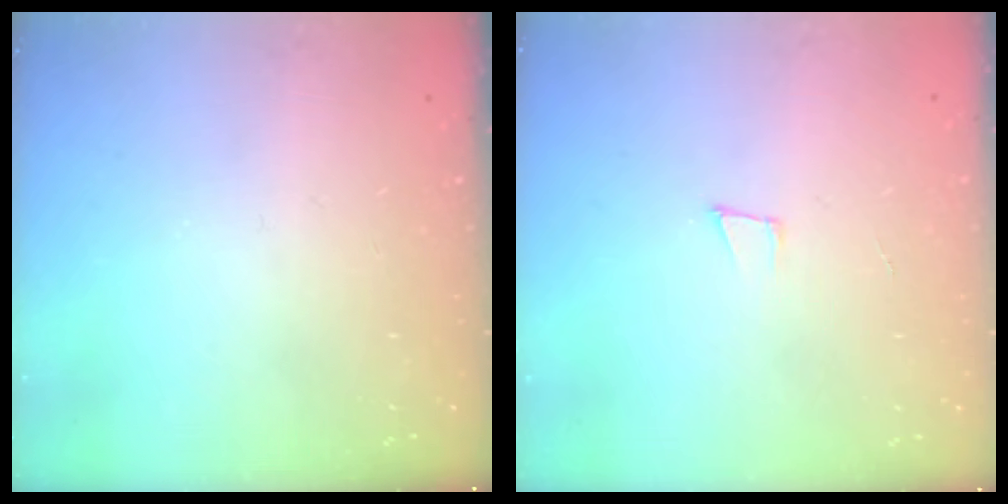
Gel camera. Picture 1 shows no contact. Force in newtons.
{"total": 3.7, "press": 2.5, "slide": 2.6}